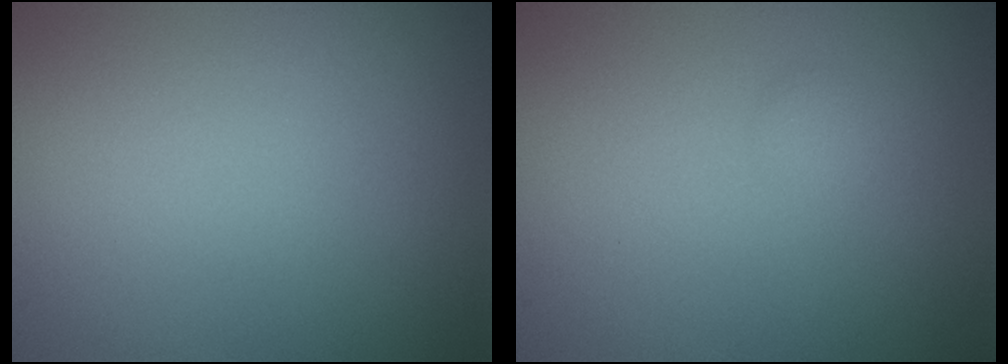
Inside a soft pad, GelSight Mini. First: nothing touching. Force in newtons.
{"total": 0.8, "press": 0.8, "slide": 0.0}